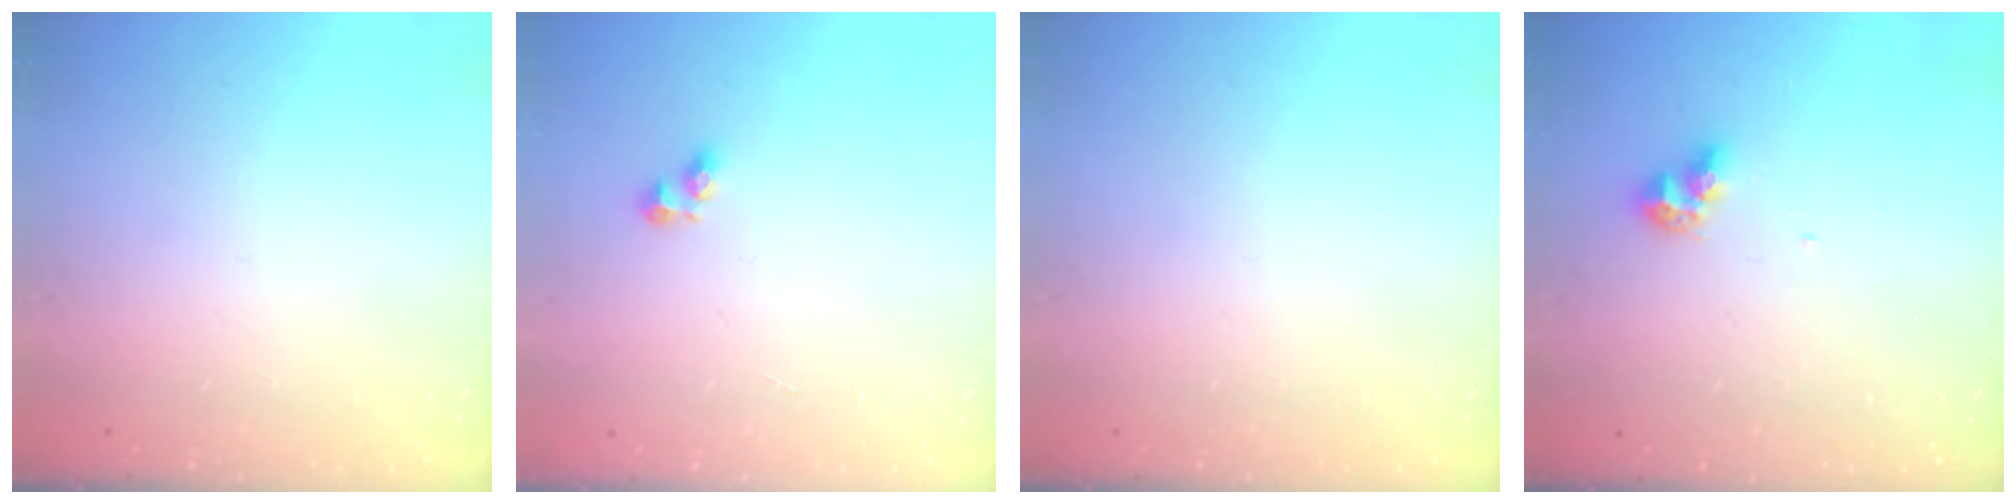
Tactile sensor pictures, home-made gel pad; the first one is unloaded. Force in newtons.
{"total": 2.6, "press": 2.6, "slide": 0.2}
{"total": 0.0}
{"total": 6.6, "press": 6.5, "slide": 0.4}